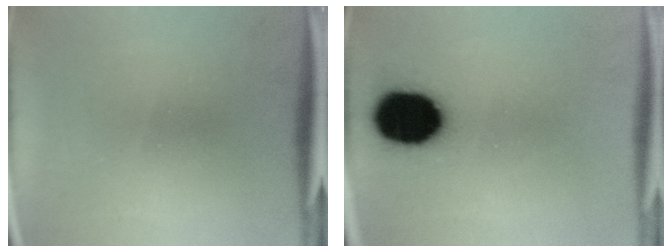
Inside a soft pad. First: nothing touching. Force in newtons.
{"total": 17.6}